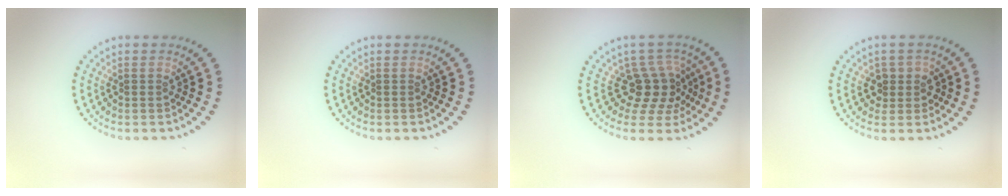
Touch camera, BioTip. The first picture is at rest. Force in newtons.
{"total": 0.0}
{"total": 3.7, "press": 2.8, "slide": 2.5}
{"total": 2.1, "press": 1.8, "slide": 1.1}